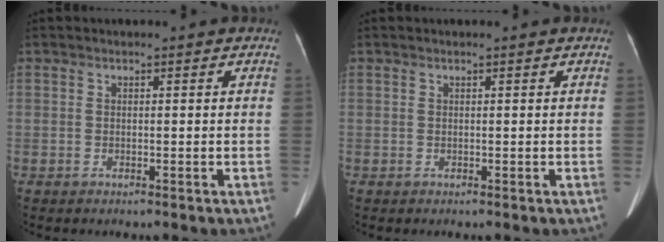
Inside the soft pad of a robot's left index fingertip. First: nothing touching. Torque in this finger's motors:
{"motor_torque": [0.12, -0.01, -0.06, -0.01]}